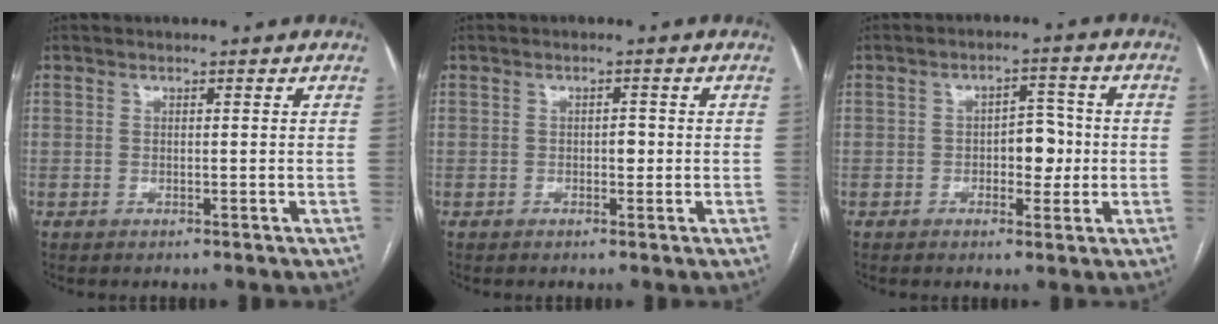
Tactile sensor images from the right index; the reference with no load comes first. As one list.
[{"total": 1.6, "force": [-0.2, 0.9, 1.3], "torque": [-0.015, 0.004, -0.003]}, {"total": 5.3, "force": [-0.6, 3.0, 4.3], "torque": [-0.056, 0.013, -0.008]}]